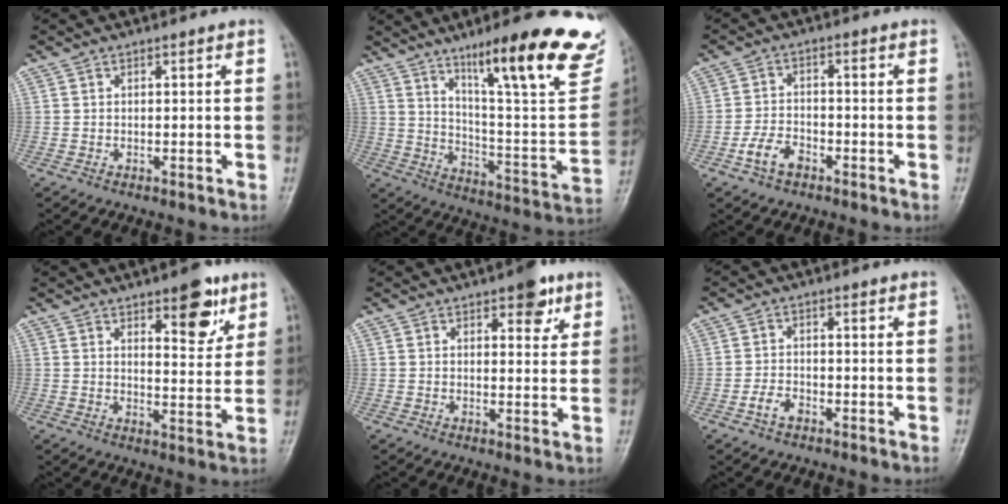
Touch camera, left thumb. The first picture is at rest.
{"total": 27.8, "force": [17.8, 5.4, 20.7], "torque": [-0.260, -0.076, 0.262]}
{"total": 5.1, "force": [-2.8, 3.1, 2.9], "torque": [-0.053, 0.019, -0.056]}
{"total": 9.6, "force": [5.5, 3.9, 6.8], "torque": [-0.065, -0.031, 0.076]}
{"total": 5.8, "force": [3.3, 2.6, 4.0], "torque": [-0.029, -0.013, 0.037]}
{"total": 3.0, "force": [-1.7, 1.8, 1.7], "torque": [-0.032, 0.012, -0.032]}